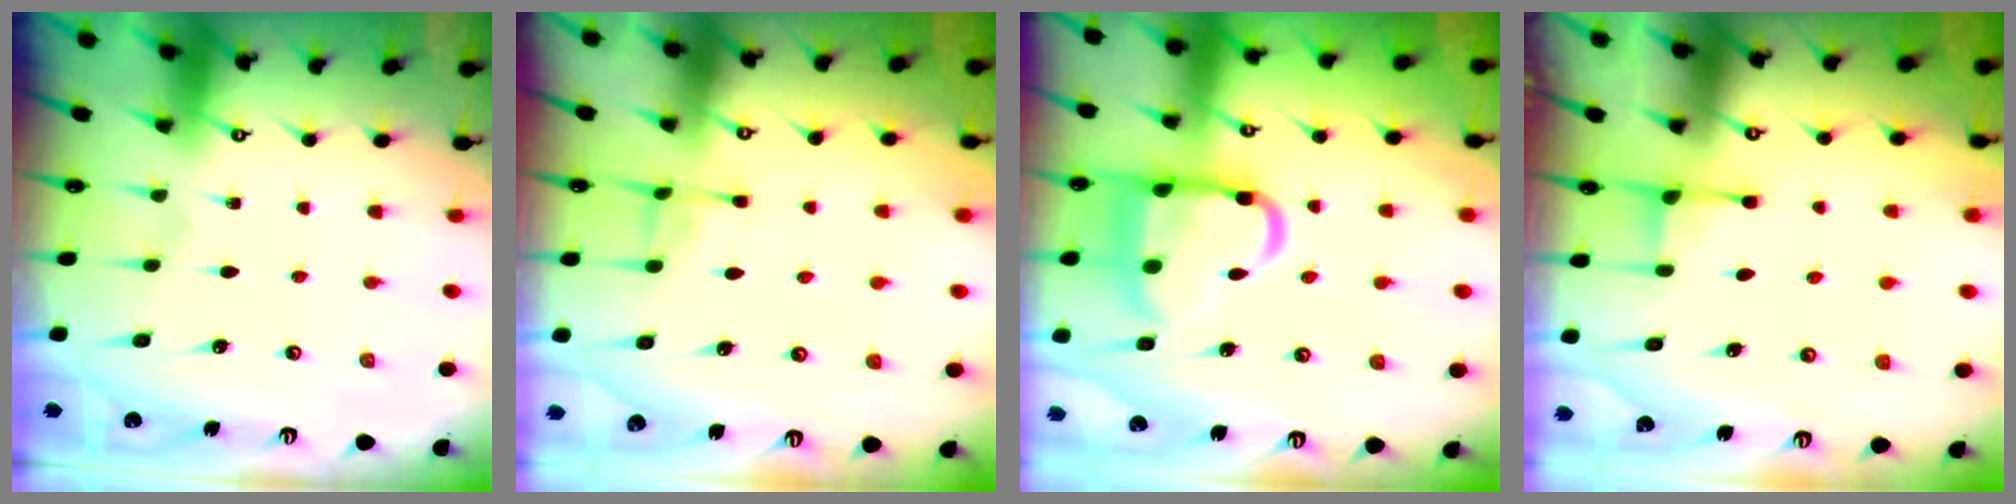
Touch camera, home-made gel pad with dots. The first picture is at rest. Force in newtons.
{"total": 4.8, "press": 4.8, "slide": 0.8}
{"total": 14.9, "press": 14.8, "slide": 1.4}
{"total": 2.5, "press": 2.5, "slide": 0.5}